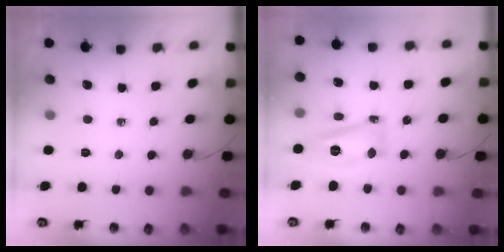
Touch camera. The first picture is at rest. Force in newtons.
{"total": 12.8, "press": 12.7, "slide": 1.3}